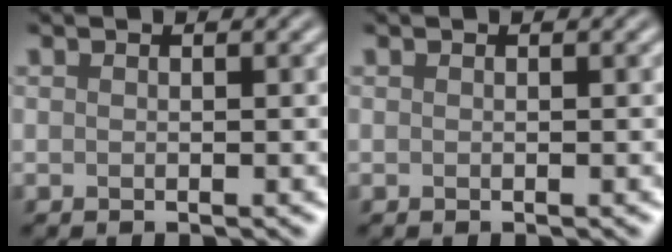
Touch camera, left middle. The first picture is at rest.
{"total": 0.0}